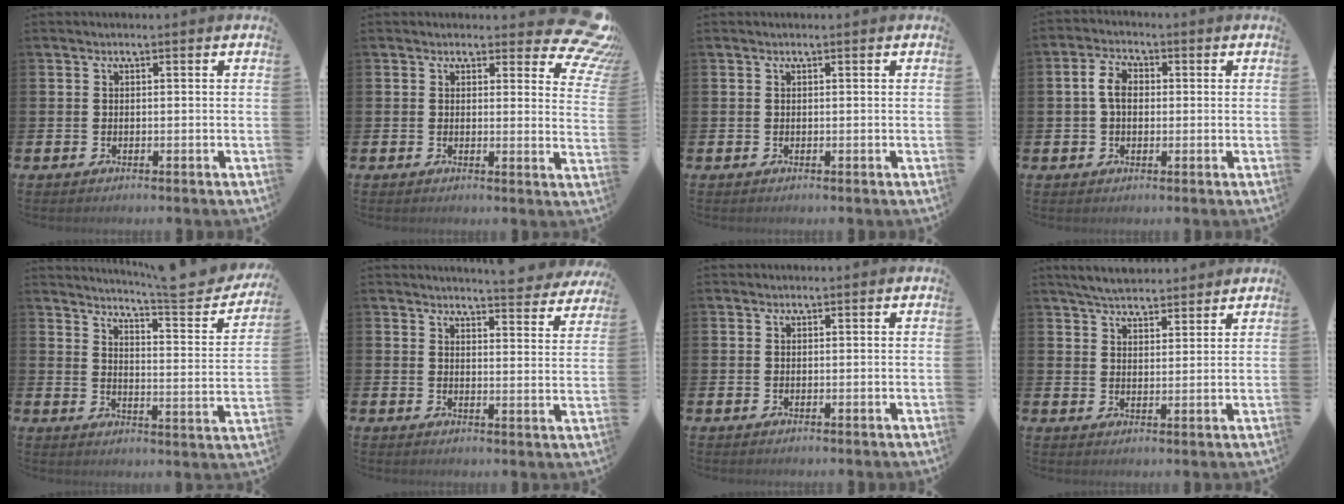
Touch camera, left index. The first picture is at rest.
{"total": 4.9, "force": [4.0, 2.0, 2.0], "torque": [-0.014, -0.032, 0.065]}
{"total": 0.0}
{"total": 4.2, "force": [0.5, 2.9, 3.0], "torque": [-0.053, 0.011, 0.004]}
{"total": 6.4, "force": [5.8, 0.3, 2.8], "torque": [-0.052, -0.053, 0.089]}
{"total": 4.5, "force": [4.5, 0.0, 0.4], "torque": [-0.011, -0.033, 0.077]}
{"total": 0.6, "force": [0.5, 0.3, 0.0], "torque": [0.009, -0.002, 0.007]}
{"total": 5.0, "force": [4.9, 0.8, 0.8], "torque": [-0.028, -0.018, 0.089]}